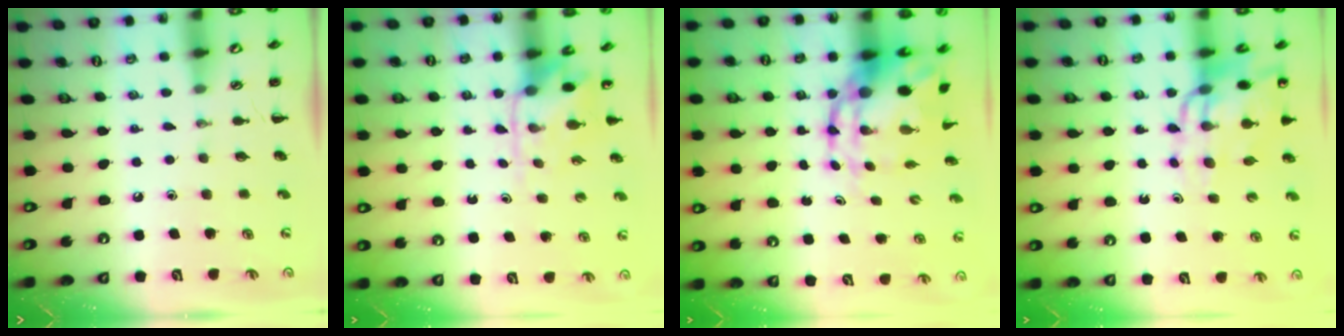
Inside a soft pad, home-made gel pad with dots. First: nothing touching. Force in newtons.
{"total": 3.9, "press": 3.8, "slide": 0.9}
{"total": 10.0, "press": 9.7, "slide": 2.4}
{"total": 13.1, "press": 12.5, "slide": 4.1}